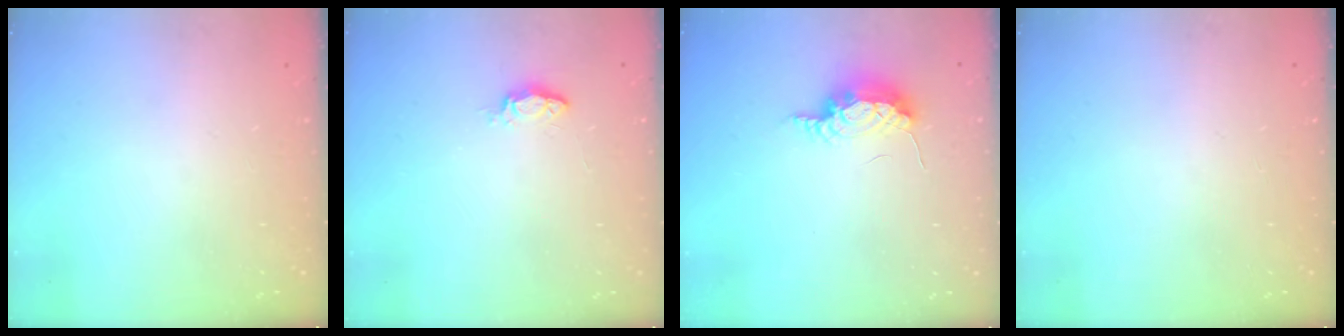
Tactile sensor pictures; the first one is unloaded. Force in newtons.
{"total": 3.5, "press": 3.5, "slide": 0.4}
{"total": 7.6, "press": 7.4, "slide": 1.8}
{"total": 0.0}